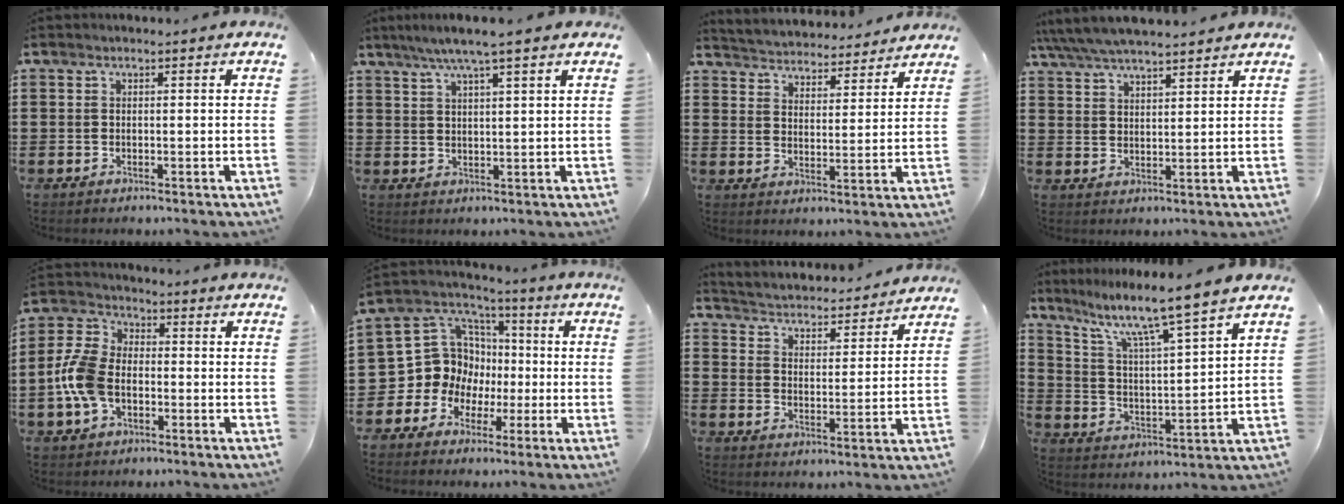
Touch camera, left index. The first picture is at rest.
{"total": 4.7, "force": [3.4, -0.2, 3.2], "torque": [-0.070, -0.002, 0.060]}
{"total": 4.0, "force": [4.0, 0.0, -0.6], "torque": [-0.013, -0.032, 0.066]}
{"total": 5.0, "force": [4.7, 0.5, 1.5], "torque": [-0.046, -0.016, 0.085]}
{"total": 8.5, "force": [-2.2, 5.4, 6.2], "torque": [-0.165, 0.003, -0.050]}
{"total": 11.3, "force": [-0.5, 10.9, 2.8], "torque": [-0.104, -0.013, -0.002]}
{"total": 3.4, "force": [3.4, -0.1, -0.2], "torque": [-0.019, -0.035, 0.050]}
{"total": 7.5, "force": [6.1, -0.6, 4.3], "torque": [-0.107, -0.047, 0.095]}